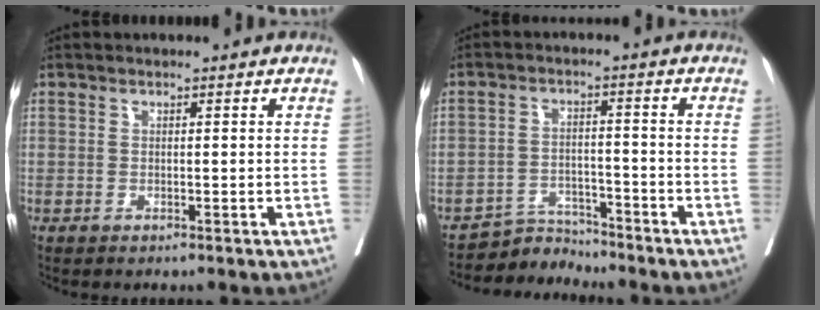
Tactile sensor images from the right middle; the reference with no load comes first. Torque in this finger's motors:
{"motor_torque": [-0.10, 0.10, -0.05, -0.03]}